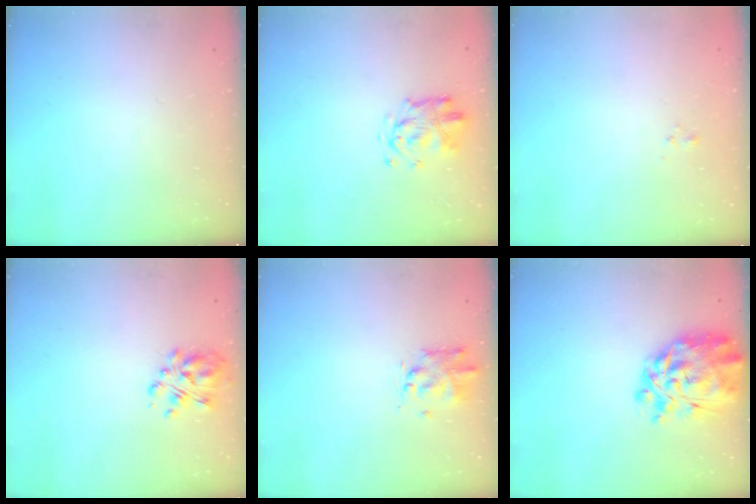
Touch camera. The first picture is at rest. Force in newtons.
{"total": 3.4, "press": 3.4, "slide": 0.3}
{"total": 1.0, "press": 0.9, "slide": 0.4}
{"total": 6.1, "press": 5.8, "slide": 1.8}
{"total": 2.6, "press": 2.5, "slide": 0.9}
{"total": 13.6, "press": 12.7, "slide": 4.9}